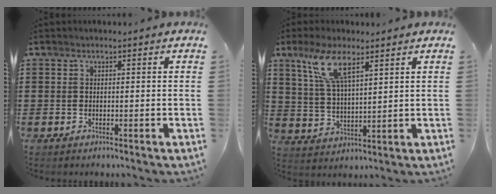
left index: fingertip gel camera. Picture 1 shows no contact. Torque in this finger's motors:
{"motor_torque": [1.39, -0.75, 0.35, 0.18]}